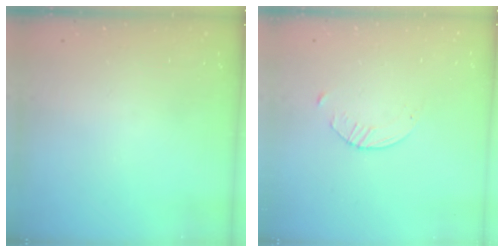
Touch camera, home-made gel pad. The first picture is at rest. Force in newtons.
{"total": 2.0, "press": 2.0, "slide": 0.3}